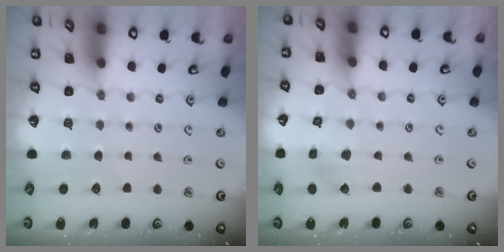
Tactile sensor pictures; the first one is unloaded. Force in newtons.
{"total": 2.6, "press": 2.6, "slide": 0.2}